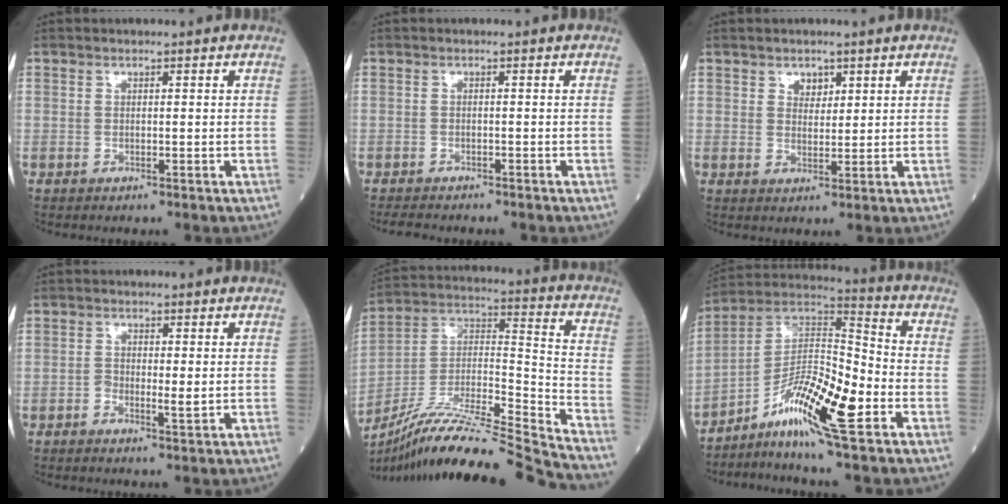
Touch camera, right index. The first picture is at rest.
{"total": 3.8, "force": [-3.5, 0.8, 1.4], "torque": [-0.025, -0.009, -0.052]}
{"total": 2.3, "force": [1.5, 1.4, 1.1], "torque": [-0.019, -0.003, 0.026]}
{"total": 2.4, "force": [-0.3, 0.9, 2.2], "torque": [-0.037, 0.000, -0.005]}
{"total": 25.1, "force": [-22.6, -1.1, 10.8], "torque": [-0.202, -0.009, -0.379]}
{"total": 14.5, "force": [-6.2, 1.7, 13.0], "torque": [-0.235, 0.004, -0.116]}